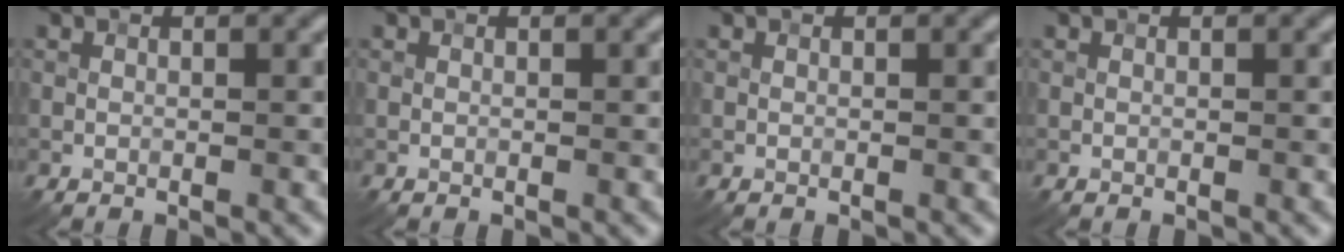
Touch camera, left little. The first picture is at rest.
{"total": 0.0}
{"total": 0.0}
{"total": 0.0}